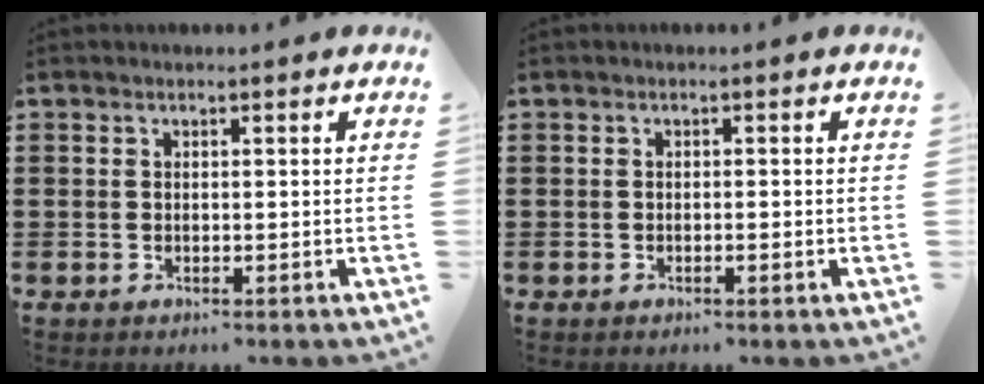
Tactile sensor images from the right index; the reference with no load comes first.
{"total": 0.5, "force": [-0.3, 0.1, 0.4], "torque": [-0.007, -0.002, -0.006]}